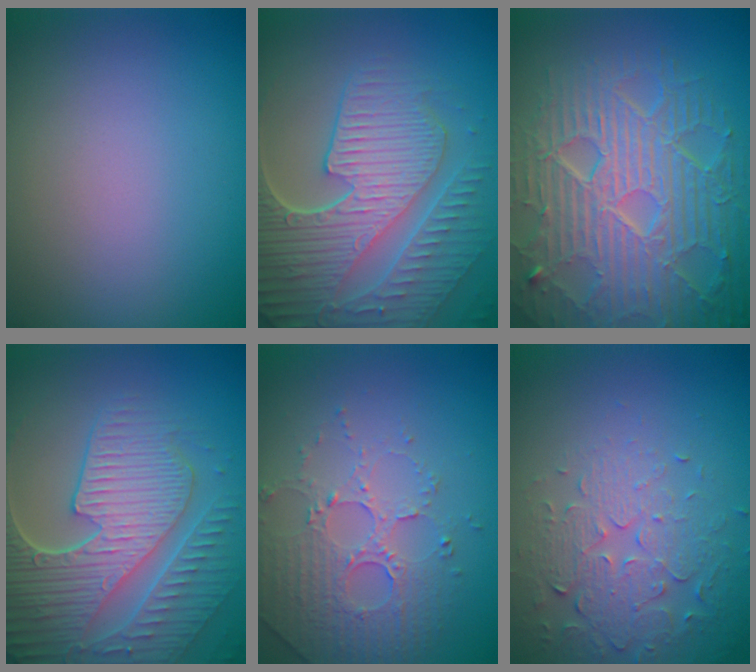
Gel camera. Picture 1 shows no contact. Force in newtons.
{"total": 9.9, "press": 6.5, "slide": 7.4}
{"total": 10.8, "press": 6.8, "slide": 8.4}
{"total": 10.0, "press": 6.6, "slide": 7.5}
{"total": 5.1, "press": 3.5, "slide": 3.7}
{"total": 4.7, "press": 3.4, "slide": 3.2}